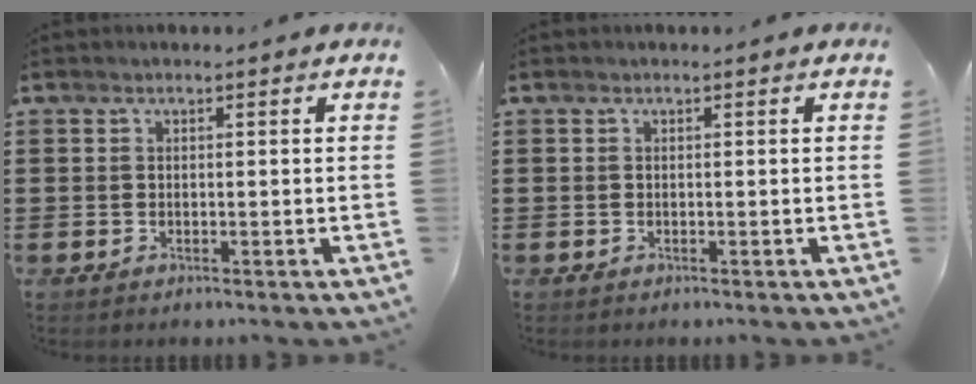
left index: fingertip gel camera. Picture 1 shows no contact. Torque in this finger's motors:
{"motor_torque": [-1.11, 1.03, -1.05, -0.21]}